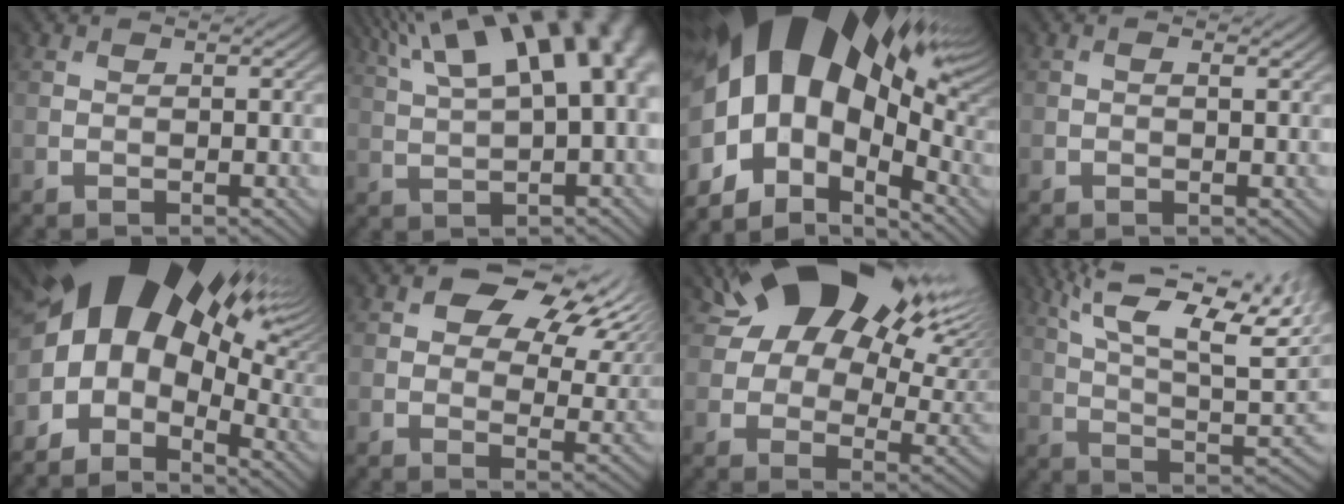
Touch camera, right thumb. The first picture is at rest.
{"total": 15.5, "force": [6.7, 5.7, 12.8], "torque": [-0.197, 0.050, 0.101]}
{"total": 19.5, "force": [3.3, 11.7, 15.2], "torque": [-0.256, -0.006, 0.076]}
{"total": 0.7, "force": [0.3, 0.1, 0.7], "torque": [-0.010, 0.000, 0.003]}
{"total": 14.2, "force": [3.2, 8.2, 11.1], "torque": [-0.205, 0.005, 0.053]}
{"total": 11.2, "force": [5.3, 6.3, 7.5], "torque": [-0.114, 0.001, 0.091]}
{"total": 20.6, "force": [11.8, 10.9, 12.9], "torque": [-0.215, 0.046, 0.185]}
{"total": 19.2, "force": [9.8, 6.8, 15.1], "torque": [-0.270, 0.047, 0.170]}